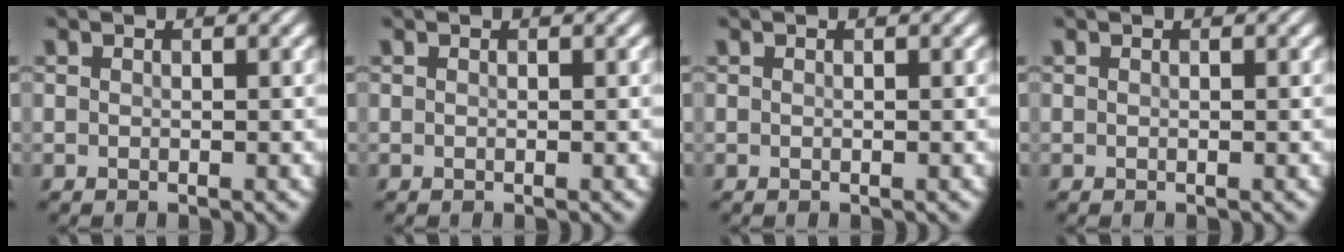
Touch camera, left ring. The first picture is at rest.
{"total": 0.0}
{"total": 0.0}
{"total": 0.0}